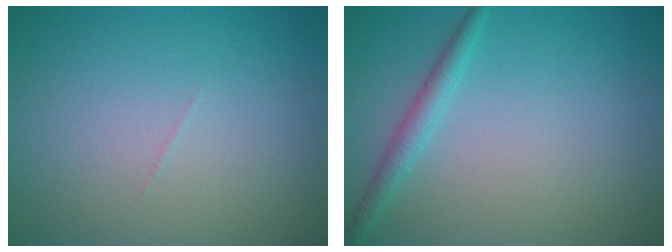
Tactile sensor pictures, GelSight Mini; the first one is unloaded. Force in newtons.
{"total": 1.9, "press": 1.9, "slide": 0.1}